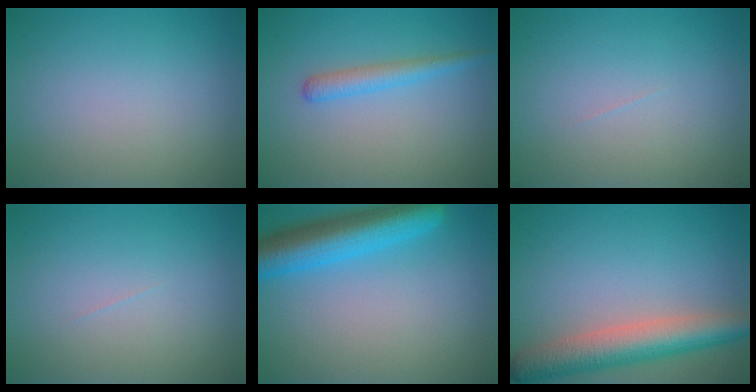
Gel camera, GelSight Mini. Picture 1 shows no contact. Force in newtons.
{"total": 2.0, "press": 2.0, "slide": 0.1}
{"total": 0.0}
{"total": 0.0}
{"total": 7.0, "press": 7.0, "slide": 0.3}
{"total": 6.4, "press": 6.4, "slide": 0.3}